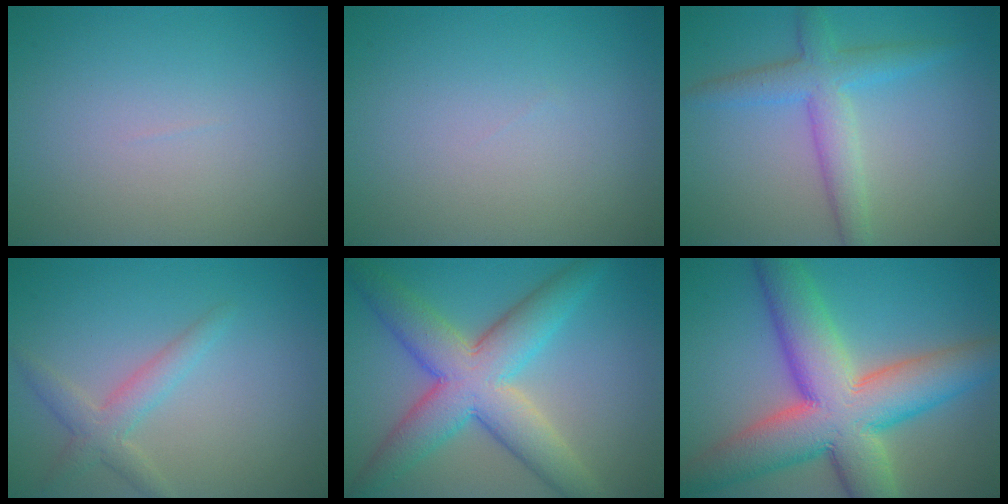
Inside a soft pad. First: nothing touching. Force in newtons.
{"total": 0.0}
{"total": 4.0, "press": 4.0, "slide": 0.1}
{"total": 2.5, "press": 2.5, "slide": 0.2}
{"total": 8.7, "press": 8.7, "slide": 0.4}
{"total": 12.3, "press": 12.3, "slide": 0.5}